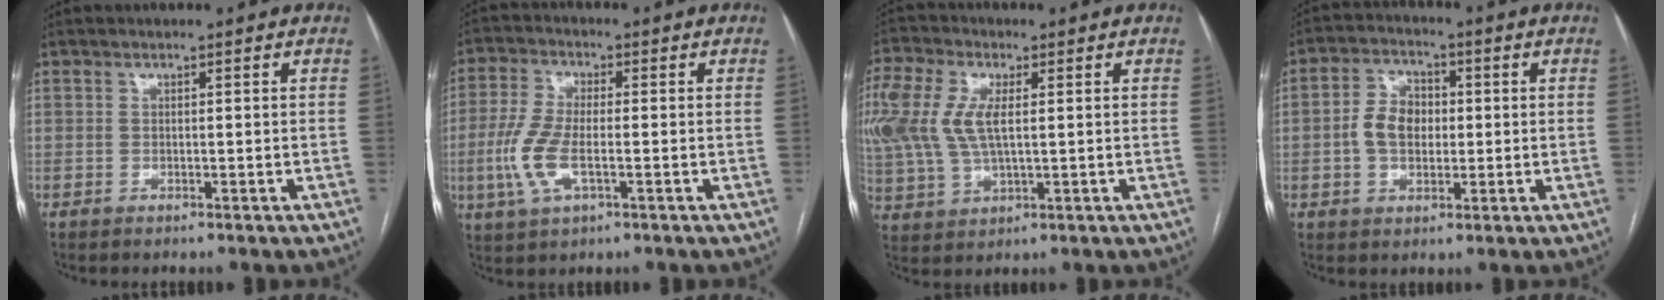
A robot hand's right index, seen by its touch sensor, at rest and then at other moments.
{"total": 8.1, "force": [-1.8, 3.0, 7.3], "torque": [-0.176, -0.004, -0.036]}
{"total": 18.6, "force": [3.9, 10.8, 14.7], "torque": [-0.394, 0.030, 0.078]}
{"total": 6.7, "force": [-0.1, 4.7, 4.7], "torque": [-0.097, 0.021, -0.001]}